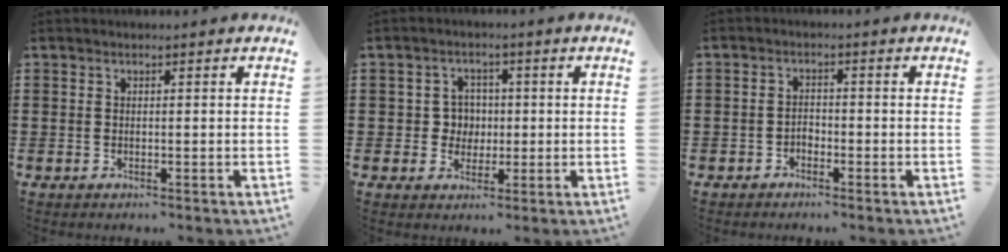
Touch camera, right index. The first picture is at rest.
{"total": 3.8, "force": [-0.1, 3.6, 1.2], "torque": [-0.039, 0.011, -0.005]}
{"total": 1.6, "force": [-1.2, 0.9, 0.3], "torque": [-0.011, -0.001, -0.027]}